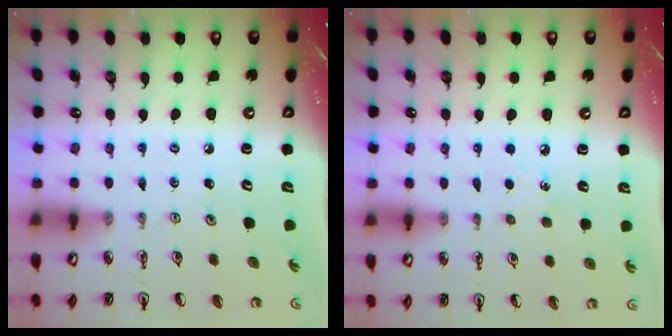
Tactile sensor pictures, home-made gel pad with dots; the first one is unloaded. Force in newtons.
{"total": 3.7, "press": 3.6, "slide": 0.4}